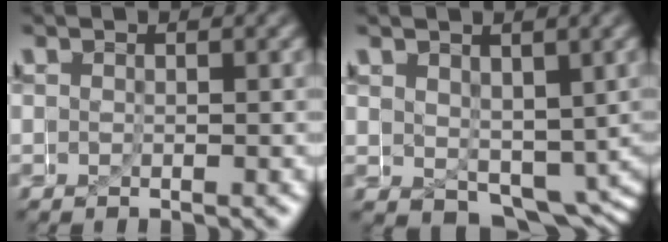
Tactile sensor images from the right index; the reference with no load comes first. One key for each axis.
{"total": 3.5, "fx": -1.8, "fy": 2.4, "fz": 1.8, "tx": -0.038, "ty": -0.026, "tz": -0.018}